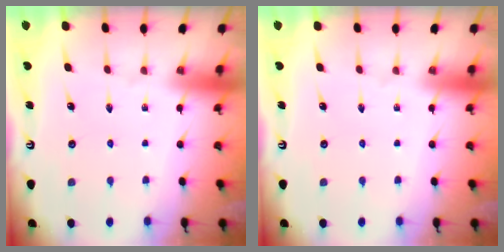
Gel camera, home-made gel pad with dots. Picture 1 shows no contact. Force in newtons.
{"total": 0.0}